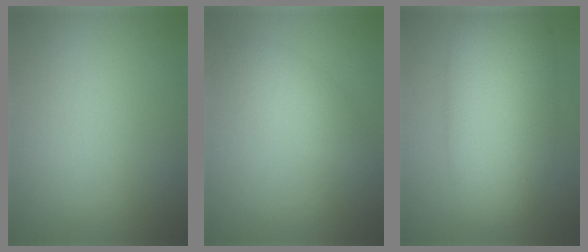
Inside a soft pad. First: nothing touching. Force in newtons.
{"total": 2.7, "press": 2.7, "slide": 0.0}
{"total": 10.1, "press": 10.1, "slide": 0.3}